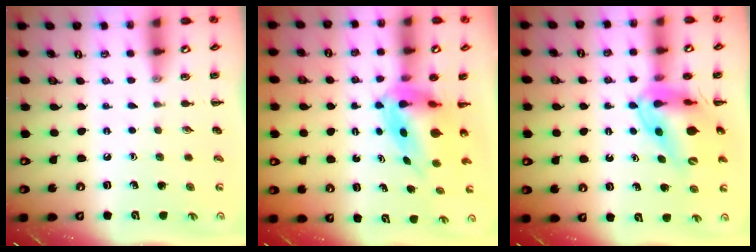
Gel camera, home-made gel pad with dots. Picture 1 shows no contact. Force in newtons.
{"total": 6.4, "press": 6.1, "slide": 1.9}
{"total": 14.0, "press": 13.4, "slide": 4.0}